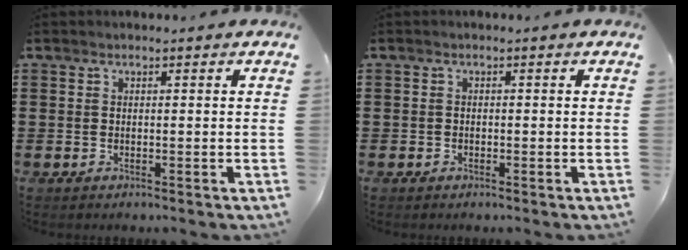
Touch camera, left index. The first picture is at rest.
{"total": 0.6, "force": [-0.4, 0.4, 0.0], "torque": [-0.003, 0.002, -0.010]}